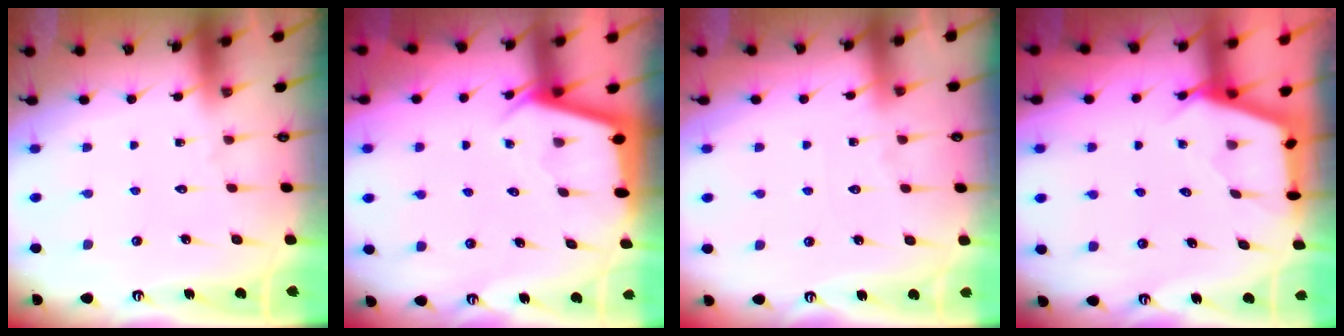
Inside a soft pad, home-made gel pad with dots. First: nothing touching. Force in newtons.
{"total": 2.8, "press": 2.8, "slide": 0.4}
{"total": 3.2, "press": 3.2, "slide": 0.6}
{"total": 3.0, "press": 3.0, "slide": 0.4}